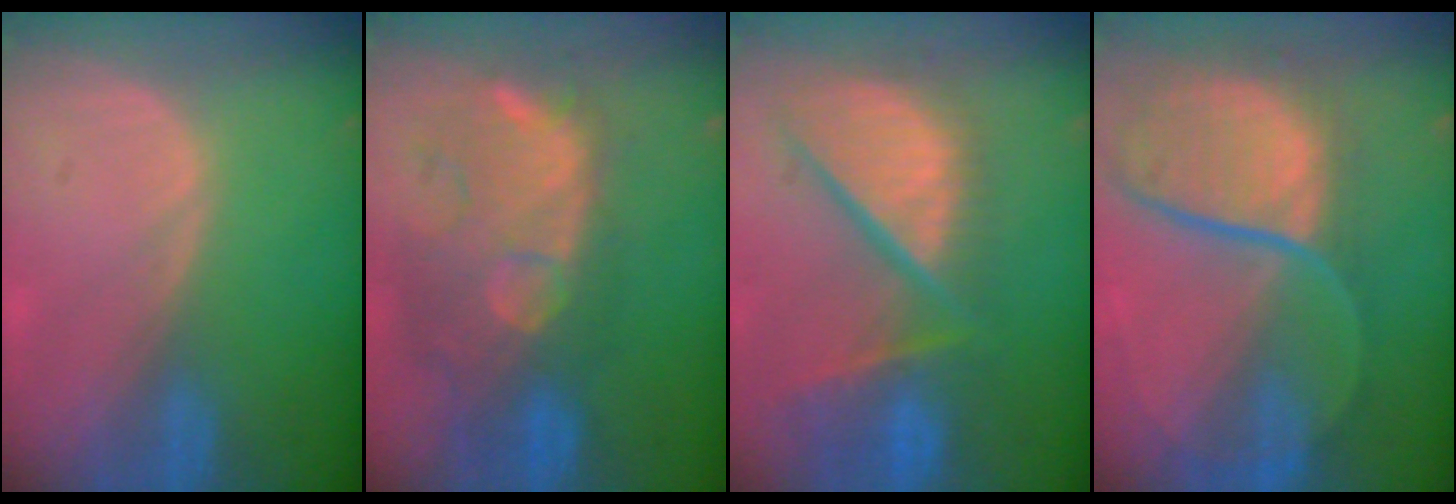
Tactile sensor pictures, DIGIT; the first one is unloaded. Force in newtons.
{"total": 11.7, "press": 10.7, "slide": 4.8}
{"total": 12.5, "press": 10.3, "slide": 7.1}
{"total": 12.0, "press": 9.9, "slide": 6.7}